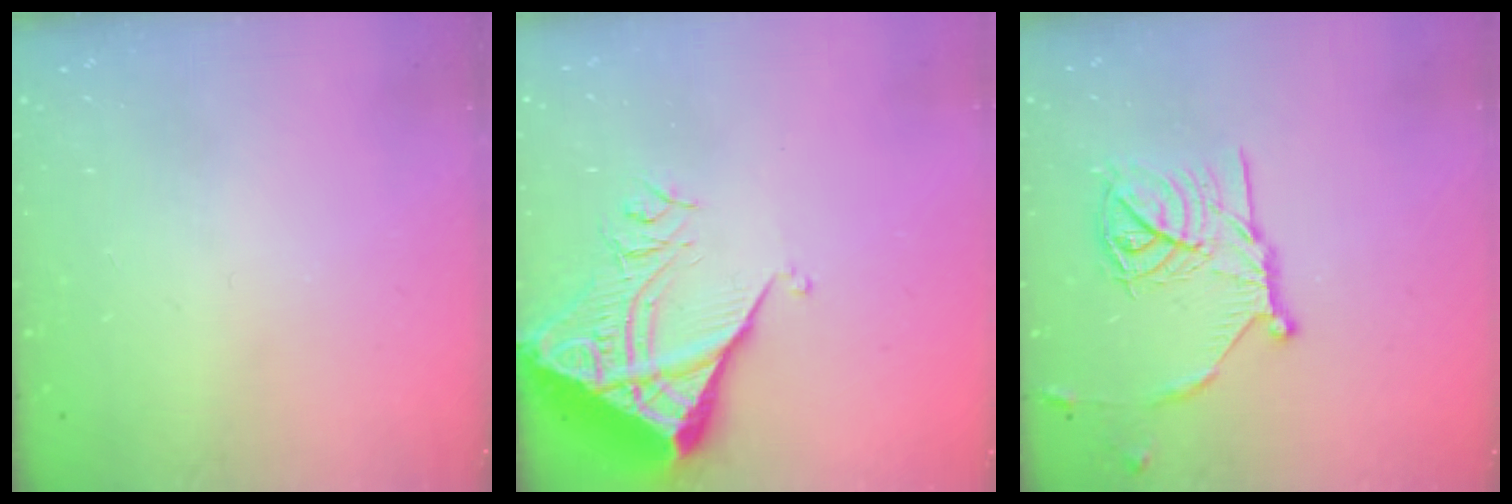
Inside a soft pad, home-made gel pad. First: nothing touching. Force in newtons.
{"total": 10.6, "press": 10.6, "slide": 1.1}
{"total": 17.0, "press": 17.0, "slide": 1.0}